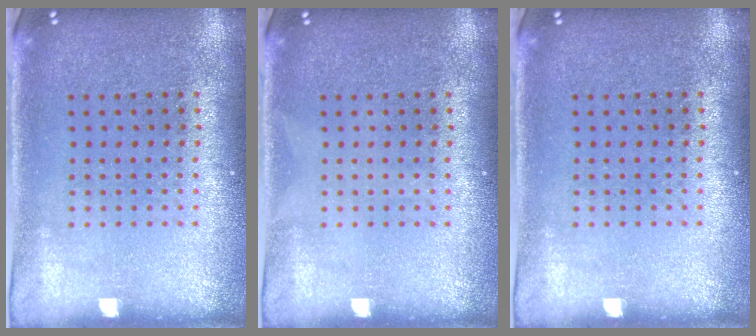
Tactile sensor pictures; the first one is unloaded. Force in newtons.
{"total": 0.0}
{"total": 0.0}